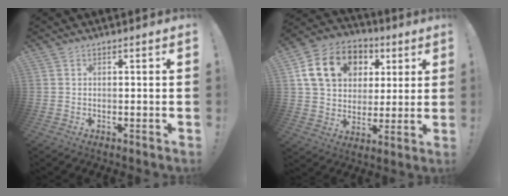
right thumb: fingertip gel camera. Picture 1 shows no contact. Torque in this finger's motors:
{"motor_torque": [1.96, 2.02, 0.75, 0.25, 0.40]}